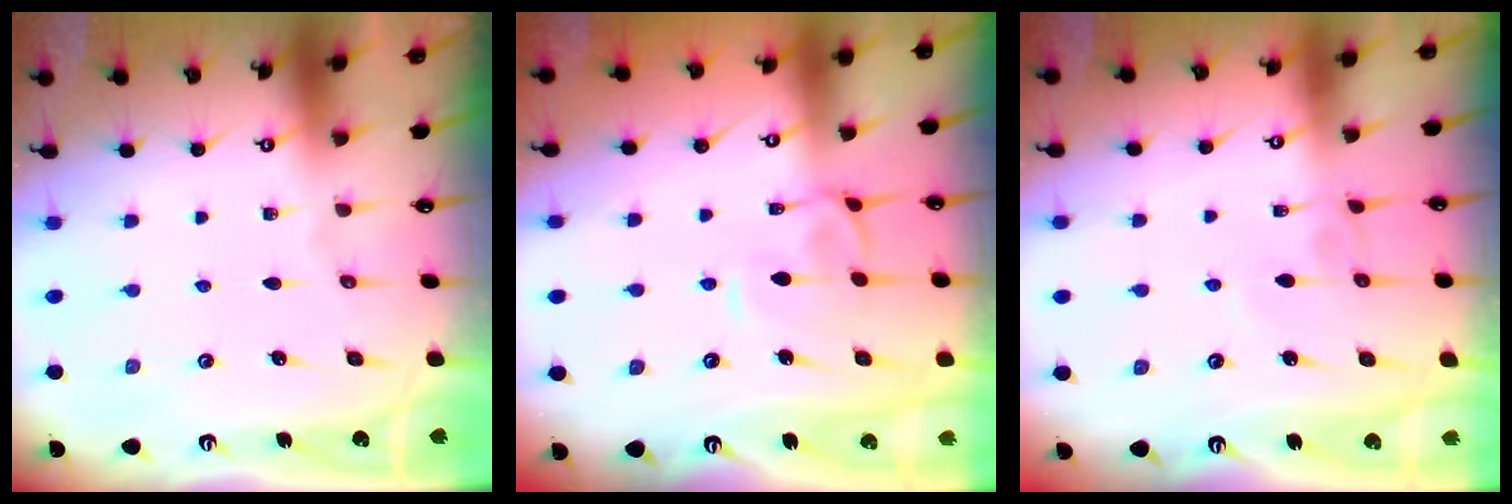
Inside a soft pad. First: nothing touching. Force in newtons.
{"total": 1.1, "press": 0.9, "slide": 0.6}
{"total": 2.2, "press": 2.2, "slide": 0.1}